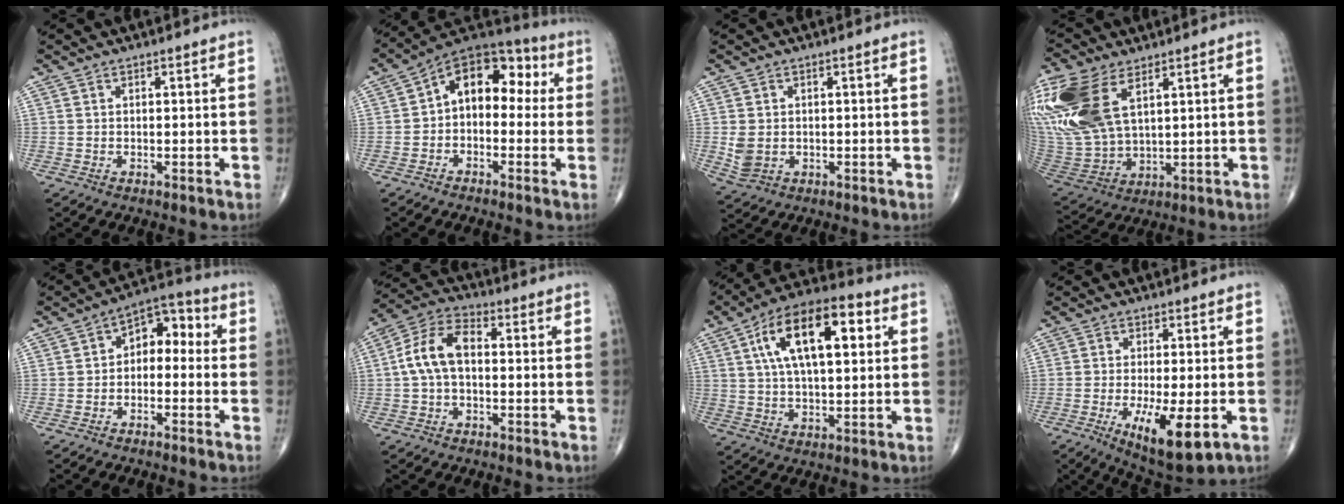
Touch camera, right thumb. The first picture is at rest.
{"total": 12.5, "force": [0.9, 8.2, 9.4], "torque": [-0.095, 0.049, -0.006]}
{"total": 4.1, "force": [-0.2, 3.2, 2.6], "torque": [-0.048, -0.003, 0.007]}
{"total": 22.3, "force": [9.3, 12.2, 16.3], "torque": [-0.398, -0.013, 0.193]}
{"total": 7.7, "force": [-0.5, 5.1, 5.7], "torque": [-0.053, 0.044, -0.025]}
{"total": 9.4, "force": [0.0, 5.5, 7.6], "torque": [-0.151, 0.031, -0.009]}
{"total": 17.7, "force": [5.2, 7.9, 14.9], "torque": [-0.238, 0.013, 0.081]}
{"total": 11.4, "force": [-3.7, 3.5, 10.2], "torque": [-0.168, -0.020, -0.051]}